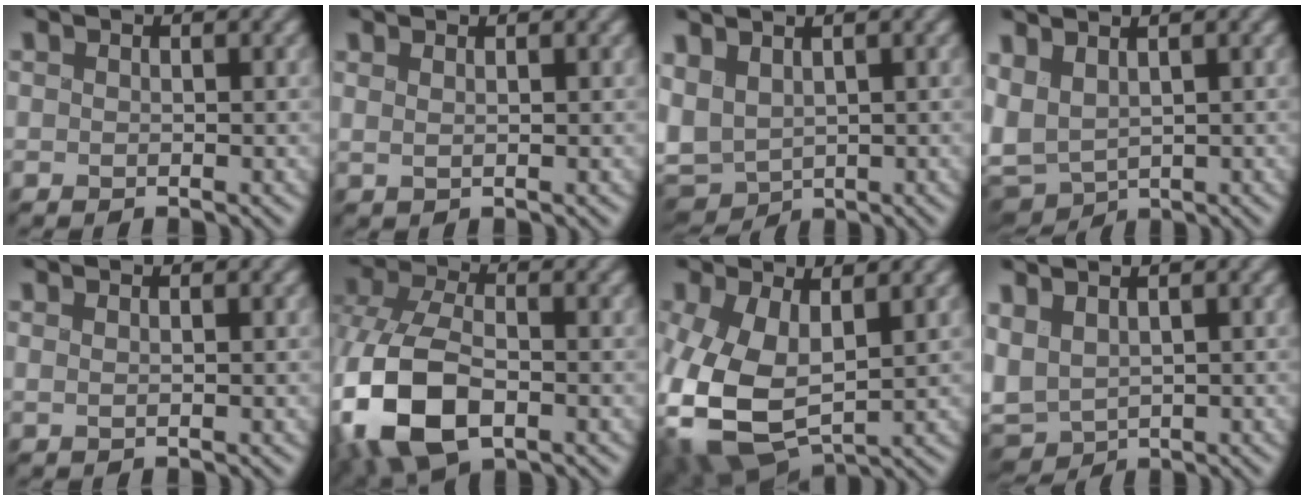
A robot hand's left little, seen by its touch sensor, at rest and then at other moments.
{"total": 2.2, "force": [1.0, 0.9, 1.7], "torque": [-0.010, 0.004, -0.007]}
{"total": 4.1, "force": [0.2, 2.9, 2.8], "torque": [-0.068, 0.003, 0.000]}
{"total": 4.1, "force": [0.6, 2.6, 3.1], "torque": [-0.074, 0.006, 0.007]}
{"total": 1.9, "force": [0.9, 0.8, 1.5], "torque": [-0.008, 0.002, -0.008]}
{"total": 10.8, "force": [-3.8, 6.2, 8.0], "torque": [-0.196, -0.024, -0.068]}
{"total": 8.6, "force": [-1.1, 5.0, 6.9], "torque": [-0.172, -0.024, -0.017]}
{"total": 3.6, "force": [0.5, 2.4, 2.6], "torque": [-0.063, 0.006, 0.004]}